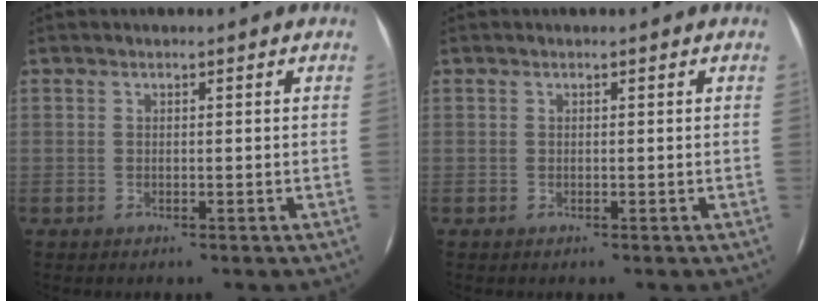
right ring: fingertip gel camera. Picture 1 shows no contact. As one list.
[{"total": 0.0}]